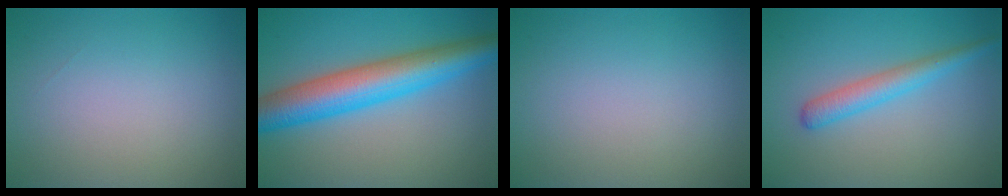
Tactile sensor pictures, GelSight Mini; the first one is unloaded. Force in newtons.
{"total": 8.3, "press": 8.3, "slide": 0.2}
{"total": 0.0}
{"total": 2.8, "press": 2.8, "slide": 0.0}